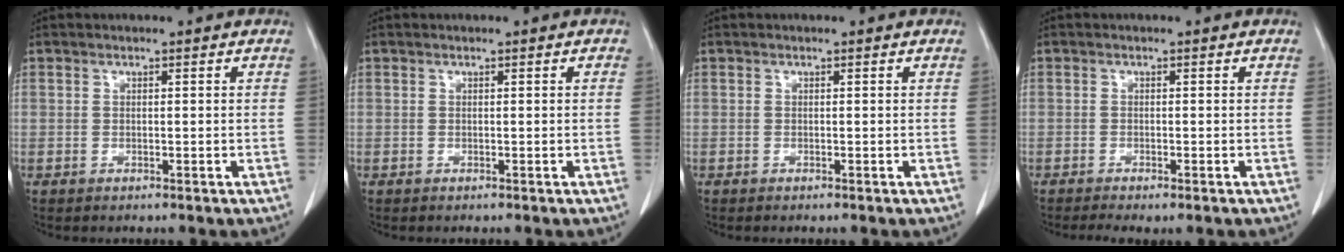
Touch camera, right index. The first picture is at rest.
{"total": 0.0}
{"total": 0.0}
{"total": 3.5, "force": [-2.7, 0.7, 2.1], "torque": [-0.025, -0.008, -0.035]}